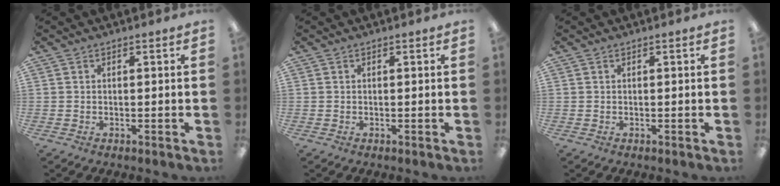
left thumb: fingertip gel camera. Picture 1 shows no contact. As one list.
[{"total": 0.0}, {"total": 0.0}]